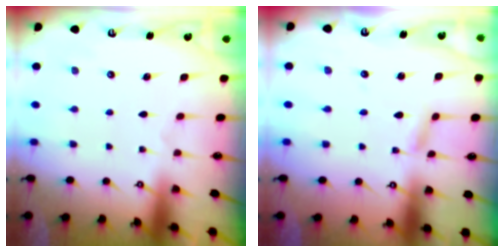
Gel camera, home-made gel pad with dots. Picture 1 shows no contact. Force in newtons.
{"total": 3.3, "press": 3.2, "slide": 0.4}